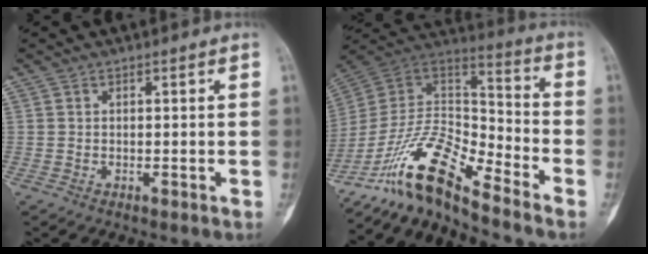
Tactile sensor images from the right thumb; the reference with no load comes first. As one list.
[{"total": 15.6, "force": [-12.3, 3.4, 8.9], "torque": [-0.162, 0.096, -0.235]}]